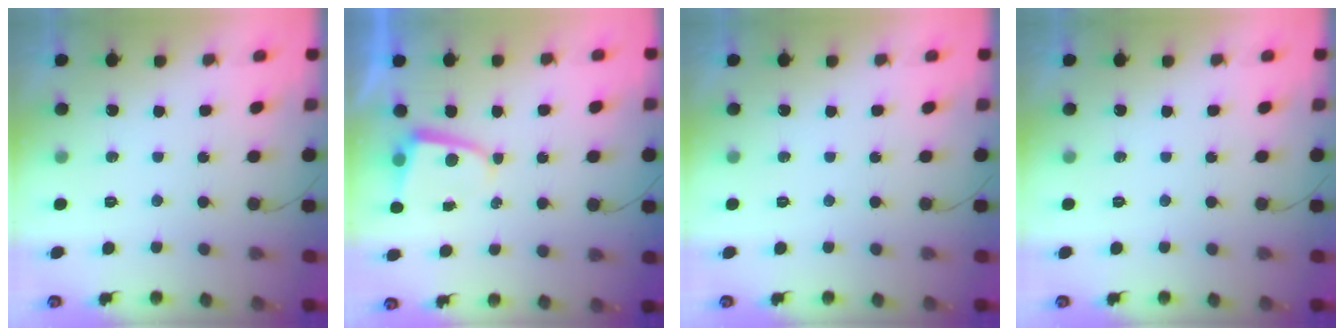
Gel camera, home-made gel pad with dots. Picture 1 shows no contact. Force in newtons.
{"total": 3.3, "press": 3.3, "slide": 0.5}
{"total": 0.0}
{"total": 0.0}